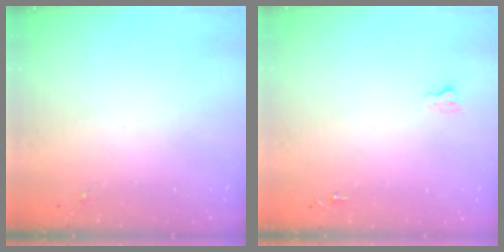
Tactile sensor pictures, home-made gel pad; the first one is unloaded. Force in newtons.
{"total": 2.7, "press": 2.7, "slide": 0.0}